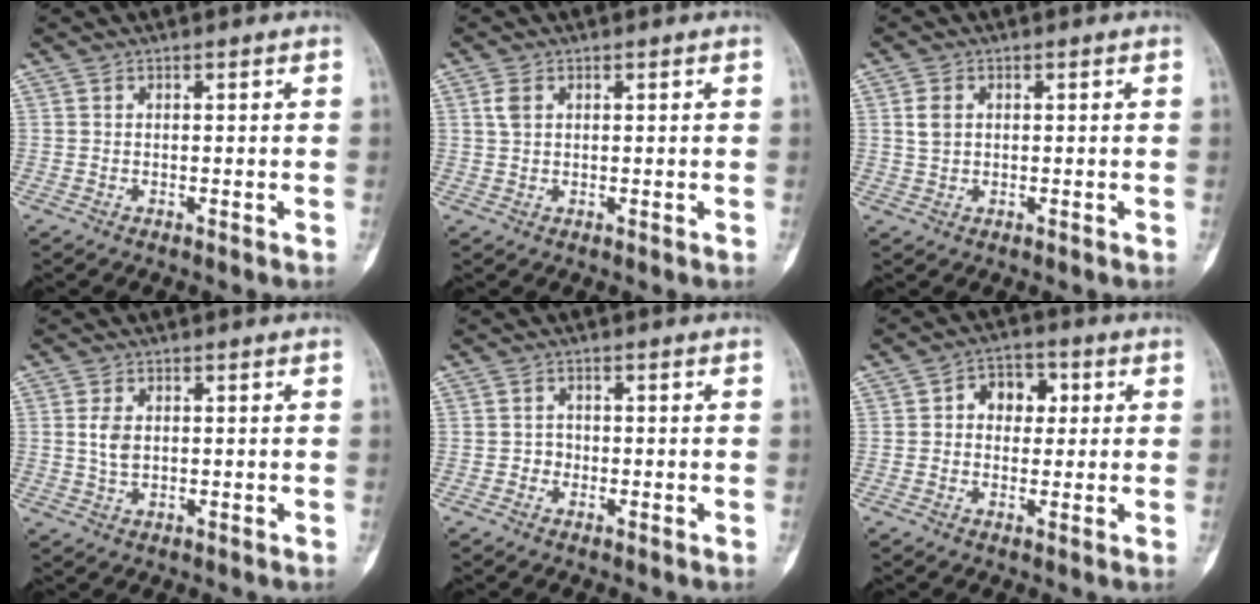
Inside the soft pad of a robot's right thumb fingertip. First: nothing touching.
{"total": 2.2, "force": [0.8, 1.4, 1.5], "torque": [-0.033, 0.006, 0.019]}
{"total": 2.7, "force": [0.5, 2.0, 1.7], "torque": [-0.029, 0.001, 0.009]}
{"total": 3.5, "force": [0.5, 2.2, 2.7], "torque": [-0.050, -0.002, 0.011]}
{"total": 1.6, "force": [-0.5, 1.4, 0.5], "torque": [0.005, 0.008, -0.012]}
{"total": 6.9, "force": [1.3, 5.2, 4.3], "torque": [-0.026, 0.010, 0.013]}